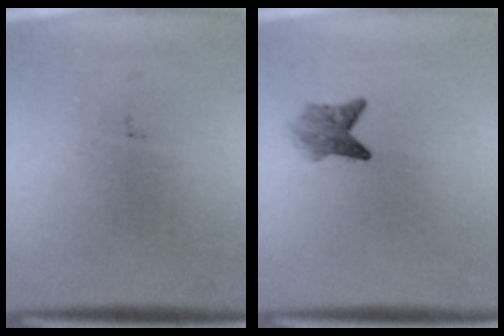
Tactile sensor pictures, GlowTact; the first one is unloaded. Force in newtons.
{"total": 2.6}